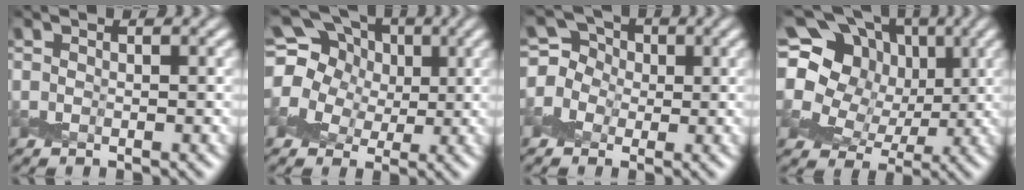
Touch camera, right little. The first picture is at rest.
{"total": 14.3, "force": [5.6, 11.3, 6.8], "torque": [-0.158, 0.037, 0.074]}
{"total": 3.7, "force": [0.1, 3.4, 1.5], "torque": [-0.018, 0.019, -0.019]}
{"total": 15.3, "force": [5.3, 12.1, 7.7], "torque": [-0.194, 0.051, 0.075]}